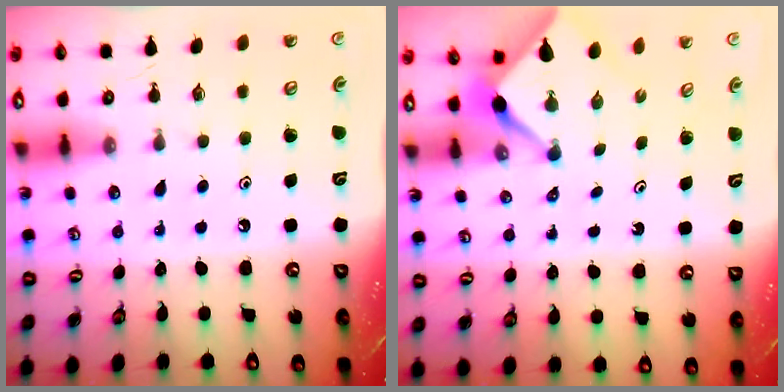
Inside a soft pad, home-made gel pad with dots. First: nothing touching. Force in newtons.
{"total": 2.1, "press": 2.1, "slide": 0.3}